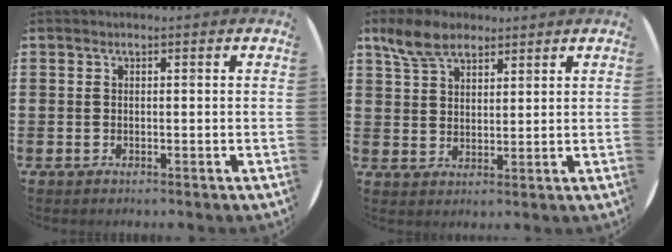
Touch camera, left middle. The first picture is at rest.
{"total": 6.0, "force": [4.6, 2.8, 2.6], "torque": [-0.063, 0.004, 0.088]}